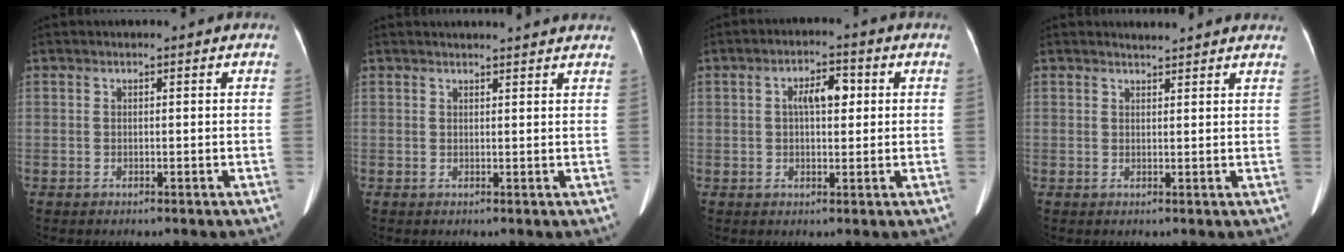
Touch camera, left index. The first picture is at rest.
{"total": 7.8, "force": [7.5, 0.3, 2.1], "torque": [-0.020, 0.022, 0.073]}
{"total": 4.7, "force": [1.0, 1.8, 4.2], "torque": [-0.077, 0.015, 0.017]}
{"total": 4.9, "force": [4.7, 0.7, 1.1], "torque": [-0.014, 0.015, 0.046]}